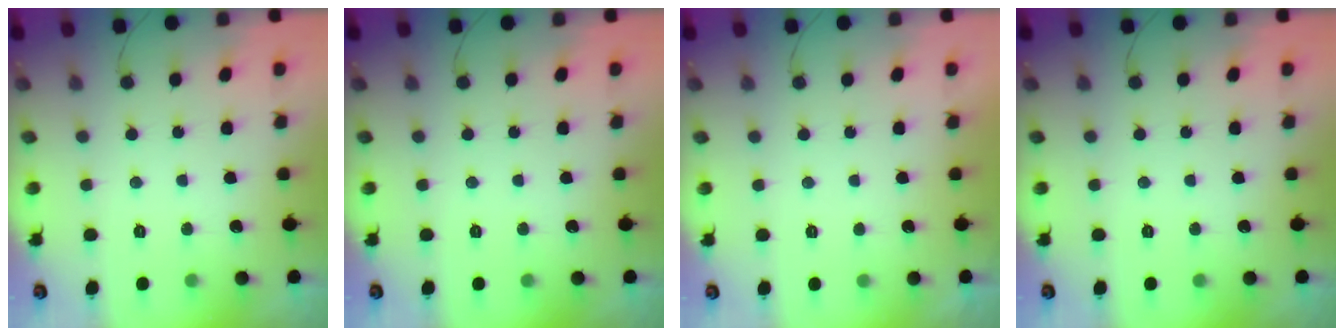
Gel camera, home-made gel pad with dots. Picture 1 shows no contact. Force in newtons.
{"total": 0.0}
{"total": 2.2, "press": 2.2, "slide": 0.3}
{"total": 0.0}